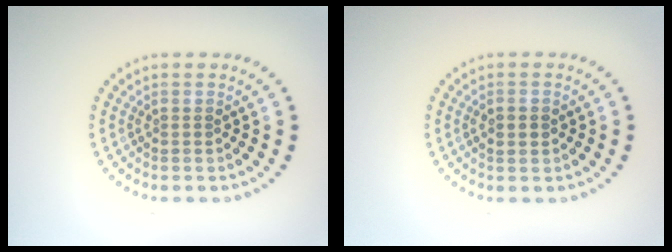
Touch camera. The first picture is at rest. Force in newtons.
{"total": 2.0, "press": 1.9, "slide": 0.3}